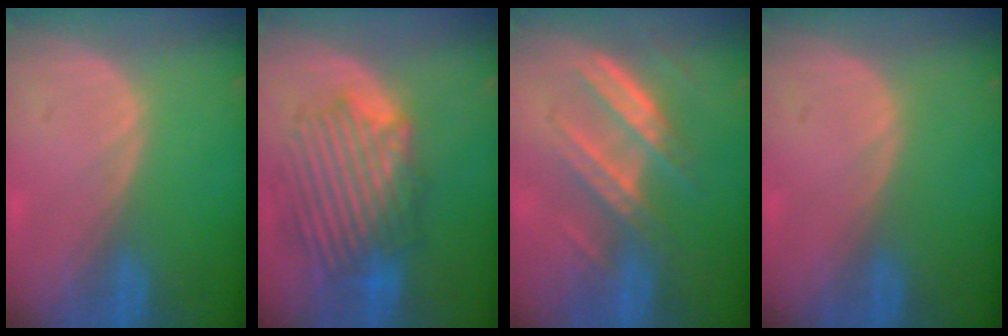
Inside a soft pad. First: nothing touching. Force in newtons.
{"total": 9.1, "press": 9.1, "slide": 0.8}
{"total": 7.7, "press": 7.0, "slide": 3.1}
{"total": 0.0}